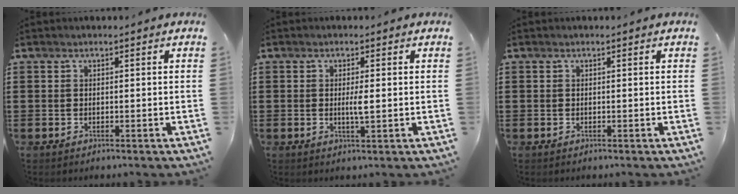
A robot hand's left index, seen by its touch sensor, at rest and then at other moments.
{"total": 2.3, "force": [-0.1, 0.2, 2.3], "torque": [-0.045, -0.004, -0.003]}
{"total": 0.0}